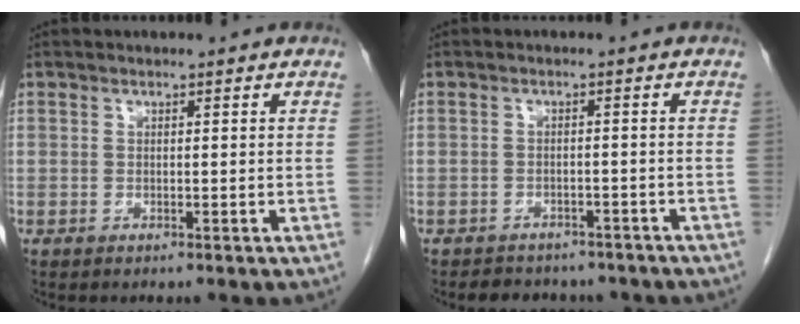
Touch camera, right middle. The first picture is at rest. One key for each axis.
{"total": 7.9, "fx": -6.8, "fy": 3.5, "fz": 2.0, "tx": -0.029, "ty": 0.008, "tz": -0.075}